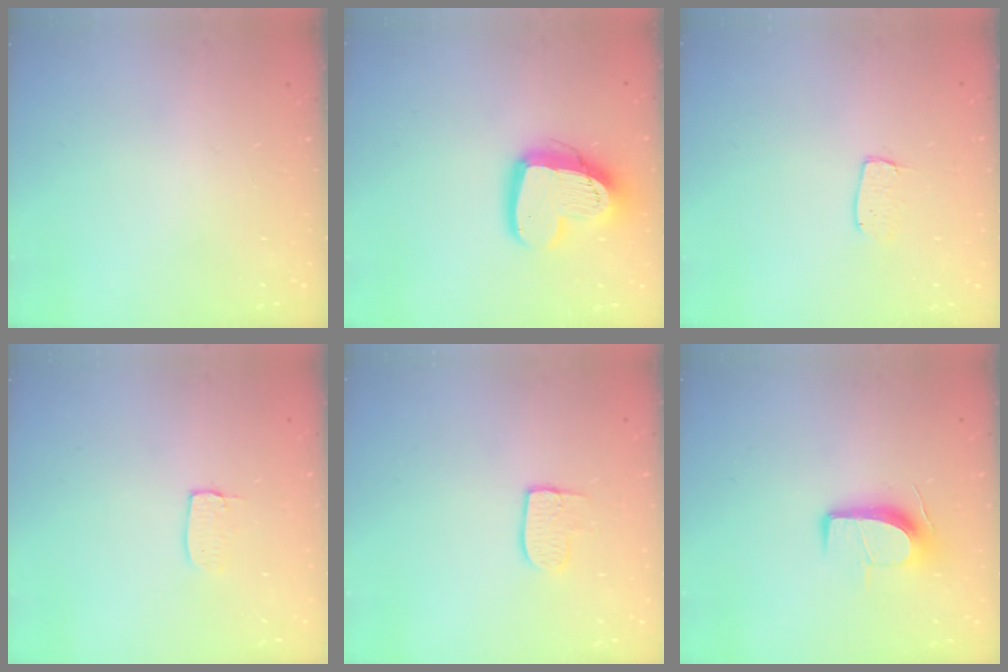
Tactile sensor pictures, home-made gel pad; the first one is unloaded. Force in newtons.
{"total": 15.5, "press": 15.4, "slide": 1.4}
{"total": 3.9, "press": 3.9, "slide": 0.3}
{"total": 3.4, "press": 3.4, "slide": 0.1}
{"total": 6.9, "press": 6.9, "slide": 0.2}
{"total": 9.8, "press": 9.8, "slide": 0.7}